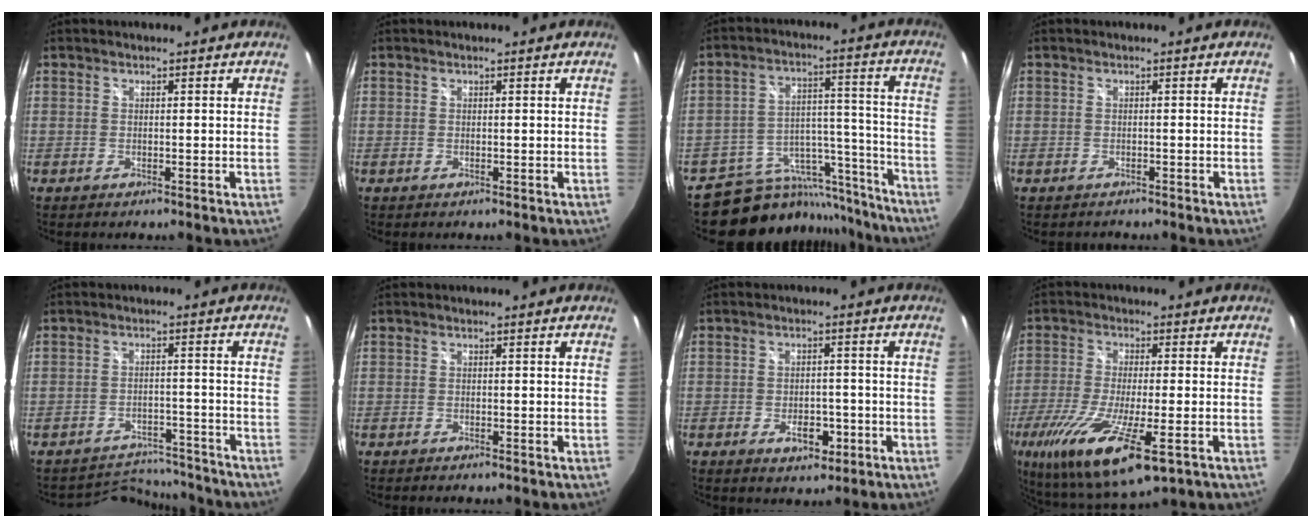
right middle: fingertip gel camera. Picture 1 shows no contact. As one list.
[{"total": 0.0}, {"total": 20.5, "force": [-17.6, 9.3, 4.7], "torque": [-0.082, 0.060, -0.231]}, {"total": 0.7, "force": [-0.7, 0.2, -0.2], "torque": [0.002, 0.001, -0.013]}, {"total": 8.3, "force": [-8.1, 1.8, -0.2], "torque": [-0.006, 0.019, -0.116]}, {"total": 1.2, "force": [-1.1, 0.3, 0.5], "torque": [-0.012, -0.008, -0.020]}, {"total": 4.9, "force": [-2.3, 3.0, 3.1], "torque": [-0.058, 0.001, -0.027]}, {"total": 19.5, "force": [-8.8, 5.2, 16.6], "torque": [-0.342, -0.075, -0.147]}]